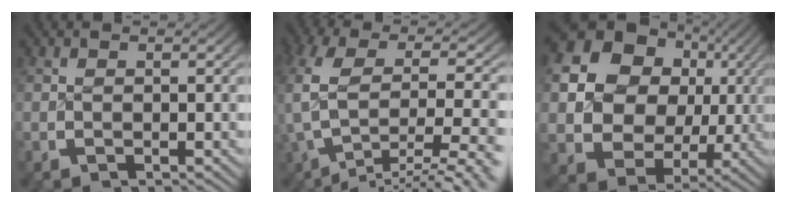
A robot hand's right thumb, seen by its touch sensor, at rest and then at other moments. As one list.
[{"total": 9.2, "force": [-2.1, 5.0, 7.4], "torque": [-0.177, -0.026, -0.010]}, {"total": 15.6, "force": [2.0, 12.1, 9.5], "torque": [-0.209, -0.032, 0.030]}]